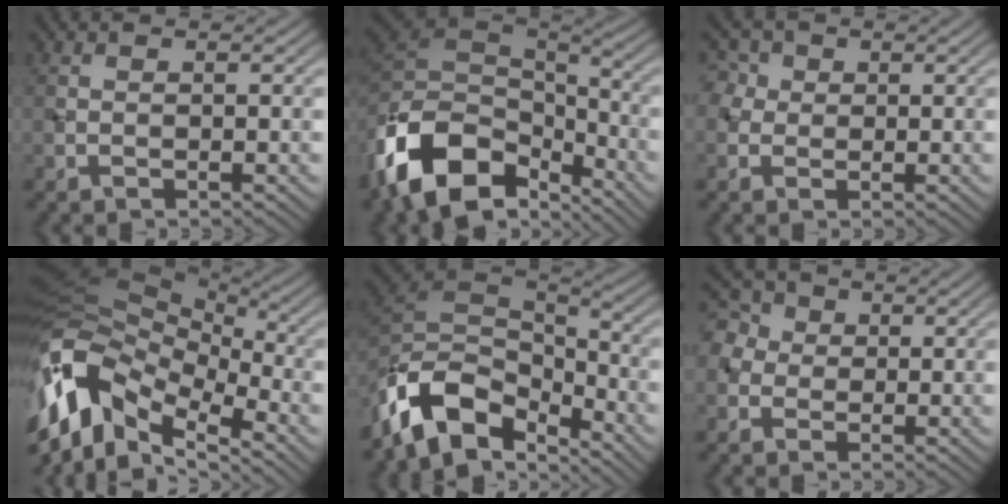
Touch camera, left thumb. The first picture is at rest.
{"total": 16.0, "force": [-7.3, 9.7, 10.3], "torque": [-0.266, -0.020, -0.122]}
{"total": 3.4, "force": [1.0, 3.1, 1.2], "torque": [-0.039, 0.014, -0.003]}
{"total": 13.7, "force": [-5.3, 8.2, 9.6], "torque": [-0.232, -0.003, -0.108]}
{"total": 13.2, "force": [-7.6, 7.2, 8.2], "torque": [-0.186, -0.003, -0.148]}
{"total": 5.0, "force": [0.7, 4.4, 2.2], "torque": [-0.076, 0.014, -0.003]}